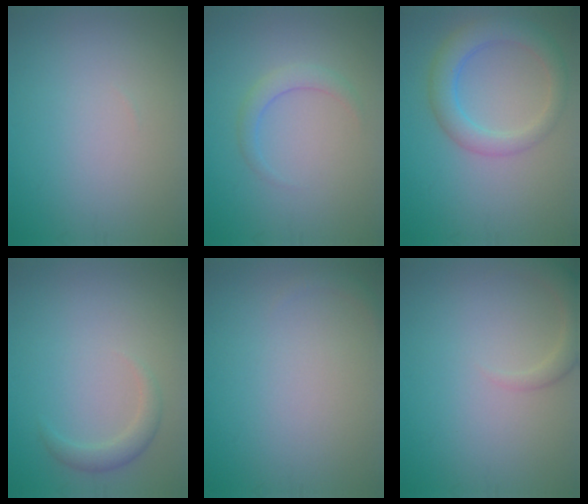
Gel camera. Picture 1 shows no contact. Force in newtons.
{"total": 1.8, "press": 1.8, "slide": 0.1}
{"total": 4.2, "press": 4.2, "slide": 0.1}
{"total": 1.8, "press": 1.8, "slide": 0.2}
{"total": 0.6, "press": 0.6, "slide": 0.1}
{"total": 2.3, "press": 2.3, "slide": 0.3}